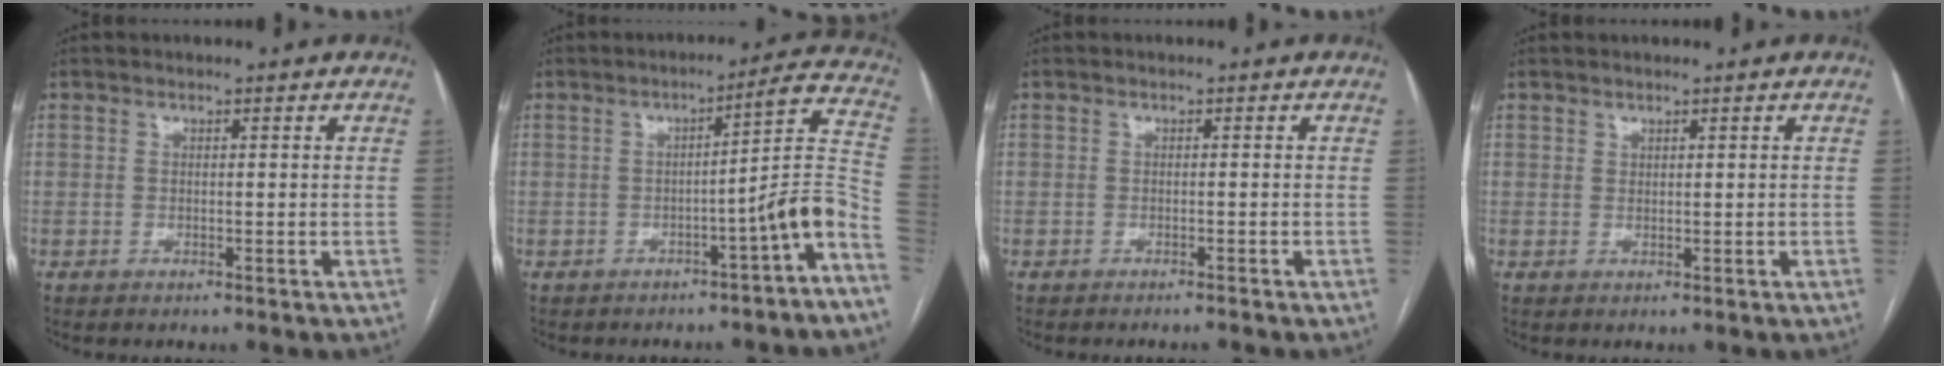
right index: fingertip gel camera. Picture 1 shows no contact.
{"total": 9.2, "force": [-4.4, -1.8, 7.8], "torque": [-0.081, 0.023, -0.066]}
{"total": 1.3, "force": [-1.2, -0.3, 0.3], "torque": [-0.005, -0.001, -0.015]}
{"total": 0.5, "force": [0.5, 0.2, 0.0], "torque": [0.001, -0.004, 0.011]}